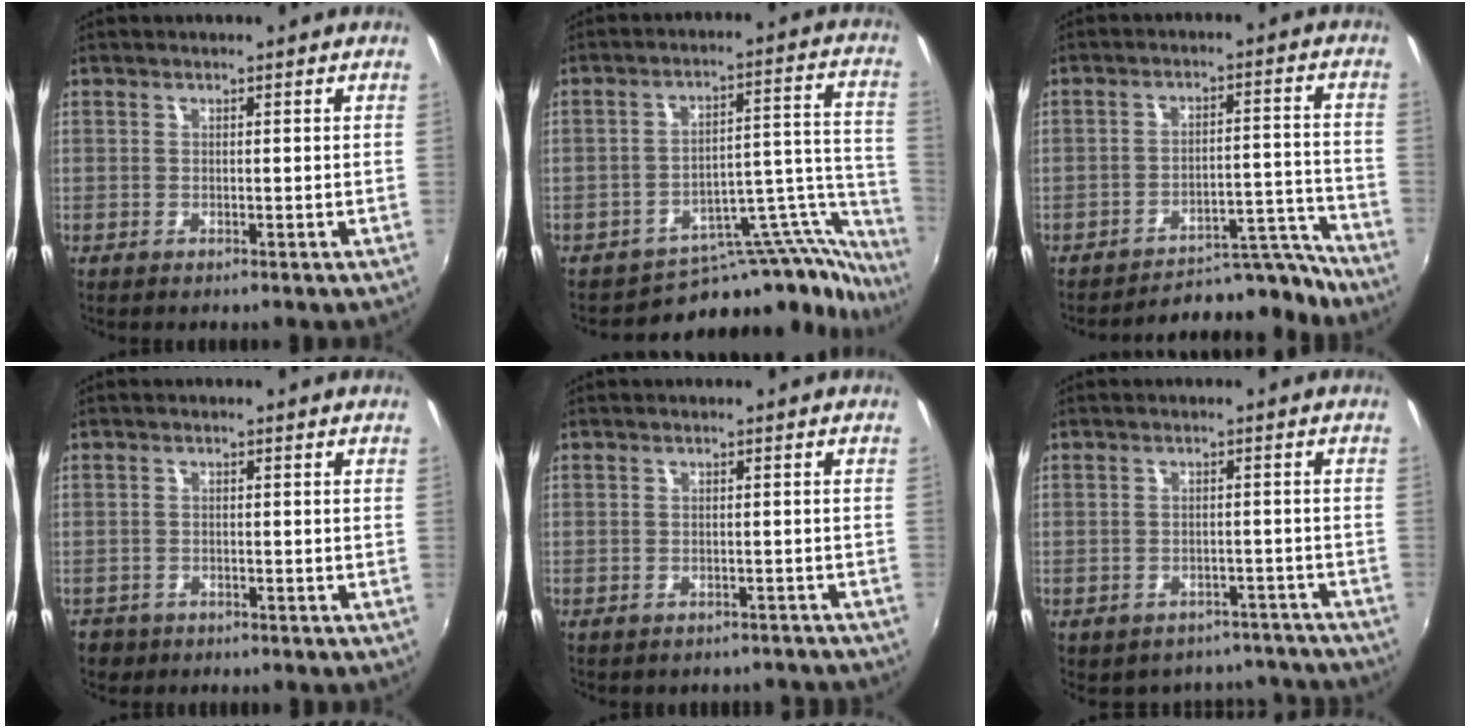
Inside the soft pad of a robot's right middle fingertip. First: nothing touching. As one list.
[{"total": 17.5, "force": [-15.9, 5.8, 4.5], "torque": [-0.035, 0.056, -0.225]}, {"total": 13.9, "force": [-13.6, 2.1, 2.0], "torque": [-0.027, 0.043, -0.184]}, {"total": 3.5, "force": [-2.4, 2.4, 0.9], "torque": [-0.033, -0.004, -0.037]}, {"total": 6.6, "force": [-5.9, 2.5, 1.6], "torque": [-0.033, -0.003, -0.063]}, {"total": 11.6, "force": [-9.9, 5.4, 2.5], "torque": [-0.058, 0.017, -0.105]}]